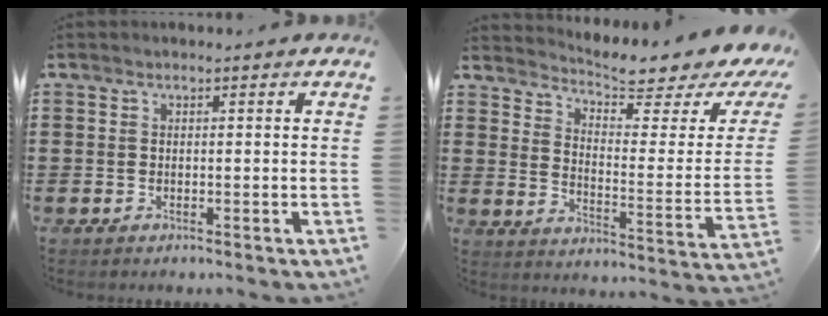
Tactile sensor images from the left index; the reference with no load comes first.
{"total": 5.8, "force": [5.4, 0.0, 2.0], "torque": [-0.054, -0.060, 0.087]}